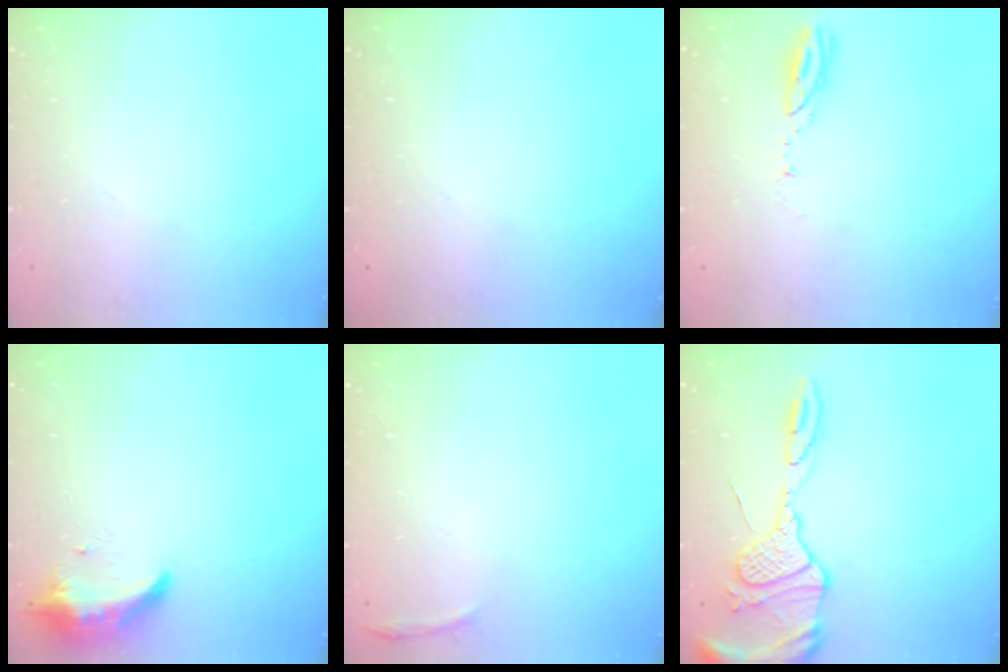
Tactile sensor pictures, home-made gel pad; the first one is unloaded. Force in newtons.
{"total": 0.0}
{"total": 3.1, "press": 3.1, "slide": 0.3}
{"total": 8.6, "press": 8.6, "slide": 1.1}
{"total": 3.0, "press": 1.9, "slide": 2.3}
{"total": 13.9, "press": 13.8, "slide": 1.3}